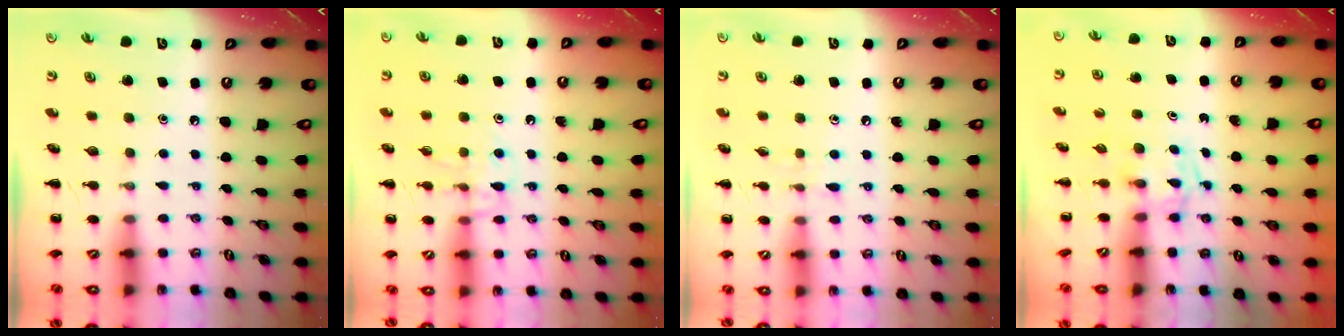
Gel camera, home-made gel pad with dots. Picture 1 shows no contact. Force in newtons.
{"total": 9.2, "press": 9.1, "slide": 0.8}
{"total": 5.4, "press": 4.9, "slide": 2.1}
{"total": 1.8, "press": 1.4, "slide": 1.1}